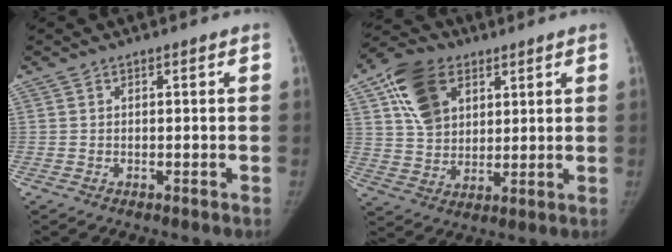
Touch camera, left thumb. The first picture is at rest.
{"total": 13.1, "force": [5.5, 9.3, 7.4], "torque": [-0.111, -0.008, 0.101]}